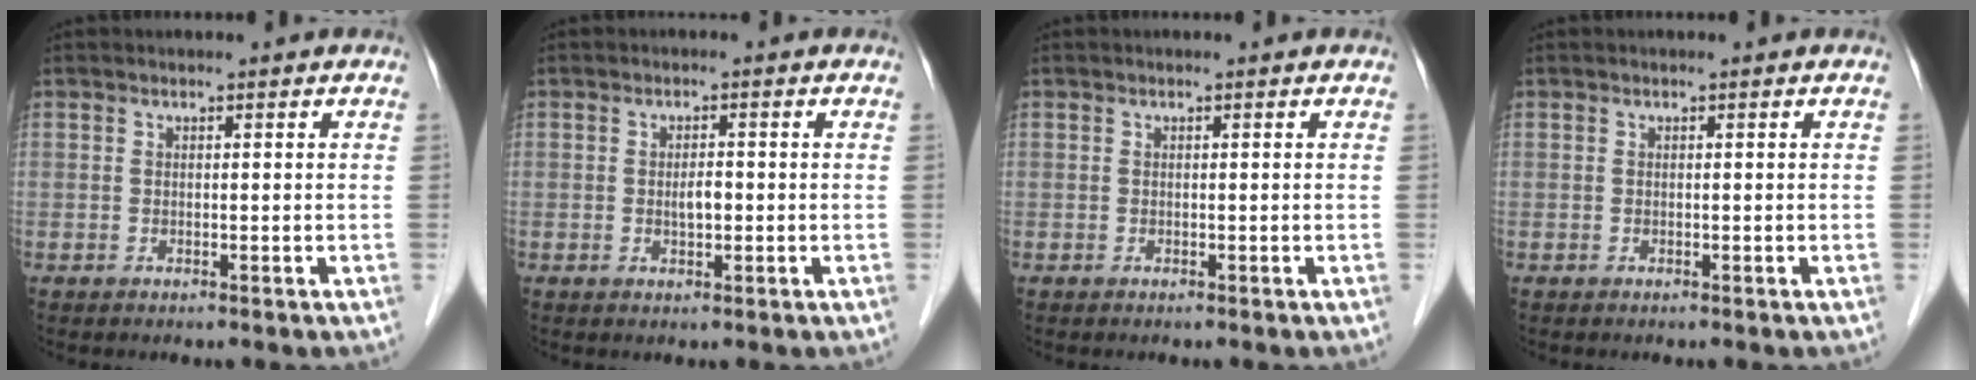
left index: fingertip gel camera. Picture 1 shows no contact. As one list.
[{"total": 2.0, "force": [-0.3, 0.8, 1.8], "torque": [-0.032, 0.001, -0.004]}, {"total": 0.0}, {"total": 0.0}]